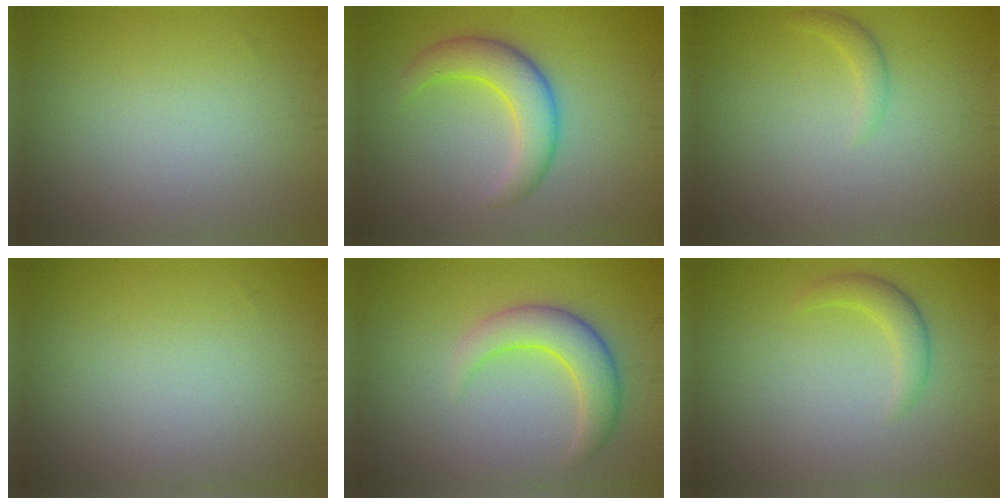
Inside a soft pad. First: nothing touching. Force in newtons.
{"total": 4.5, "press": 4.5, "slide": 0.3}
{"total": 1.1, "press": 1.1, "slide": 0.1}
{"total": 0.0}
{"total": 4.0, "press": 4.0, "slide": 0.1}
{"total": 1.8, "press": 1.8, "slide": 0.0}